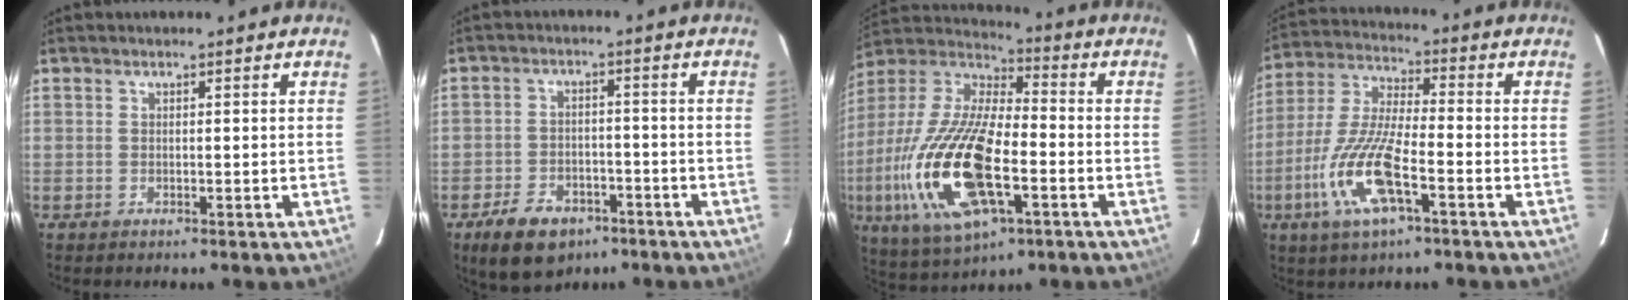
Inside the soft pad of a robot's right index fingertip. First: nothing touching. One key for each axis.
{"total": 10.5, "fx": -6.5, "fy": 6.7, "fz": 4.7, "tx": -0.116, "ty": 0.010, "tz": -0.092}
{"total": 23.9, "fx": -6.7, "fy": 9.8, "fz": 20.8, "tx": -0.444, "ty": -0.030, "tz": -0.122}
{"total": 14.4, "fx": -6.0, "fy": 3.9, "fz": 12.5, "tx": -0.274, "ty": -0.010, "tz": -0.121}